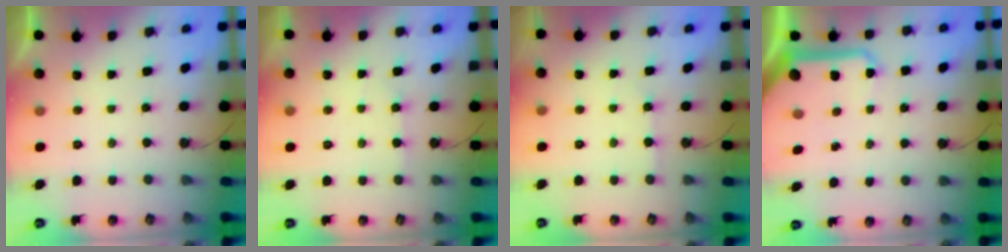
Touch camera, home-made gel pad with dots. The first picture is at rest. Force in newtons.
{"total": 2.9, "press": 2.9, "slide": 0.5}
{"total": 2.1, "press": 2.0, "slide": 0.3}
{"total": 14.8, "press": 14.7, "slide": 1.6}